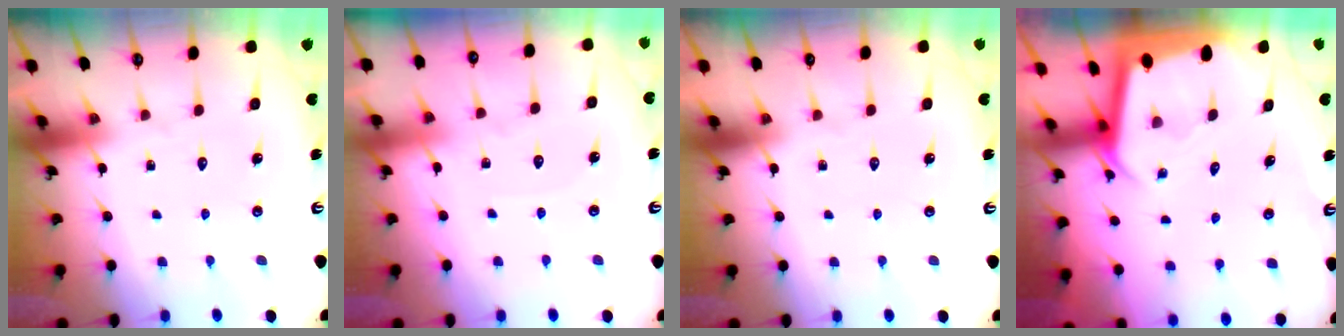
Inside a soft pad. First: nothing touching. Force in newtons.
{"total": 4.0, "press": 4.0, "slide": 0.5}
{"total": 0.0}
{"total": 2.1, "press": 2.1, "slide": 0.2}